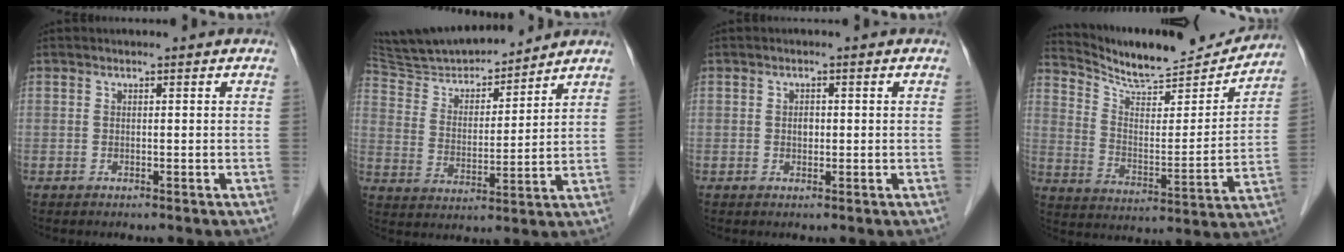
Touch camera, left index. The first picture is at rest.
{"total": 14.2, "force": [13.4, 2.2, 4.2], "torque": [-0.073, 0.004, 0.236]}
{"total": 1.2, "force": [0.0, 0.8, 0.8], "torque": [-0.013, 0.000, -0.002]}
{"total": 17.7, "force": [17.0, 2.0, 4.4], "torque": [-0.080, -0.035, 0.256]}